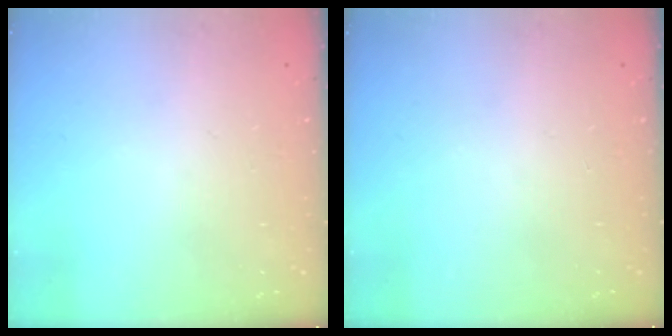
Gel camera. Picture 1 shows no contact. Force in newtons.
{"total": 0.0}